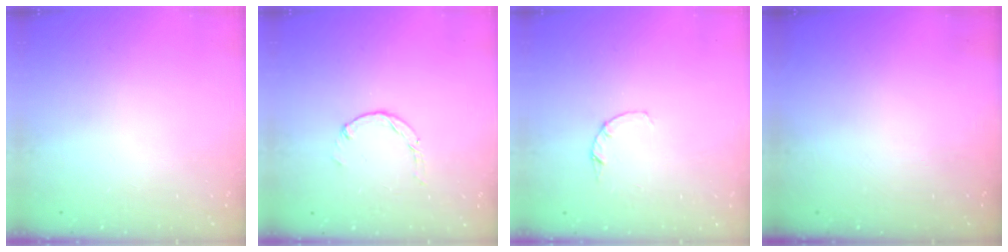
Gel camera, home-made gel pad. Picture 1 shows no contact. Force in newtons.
{"total": 1.1, "press": 1.1, "slide": 0.2}
{"total": 1.2, "press": 1.1, "slide": 0.3}
{"total": 0.0}